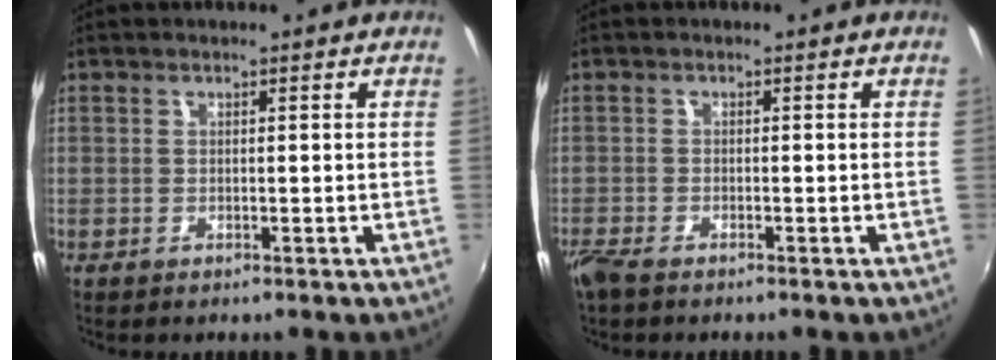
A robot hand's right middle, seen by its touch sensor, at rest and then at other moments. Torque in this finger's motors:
{"motor_torque": [1.07, -1.07, 0.32, 0.21]}